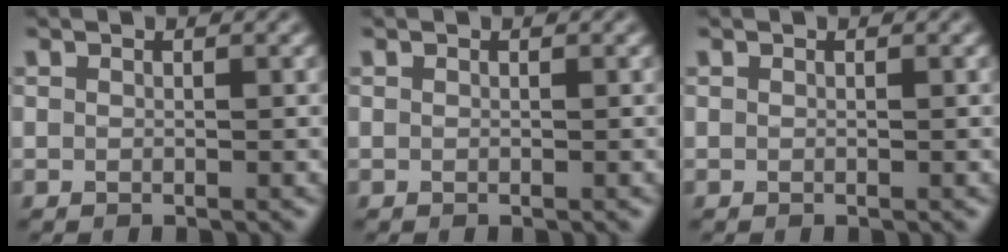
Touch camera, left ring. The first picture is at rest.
{"total": 0.0}
{"total": 0.0}